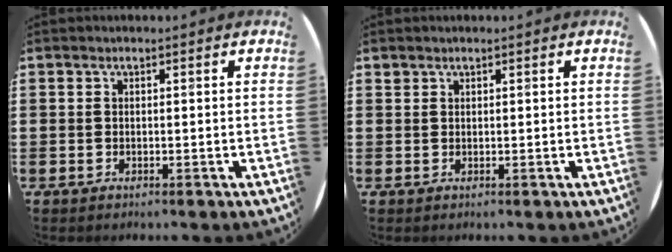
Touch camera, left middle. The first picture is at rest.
{"total": 0.6, "force": [0.5, 0.2, -0.2], "torque": [0.002, 0.004, 0.010]}